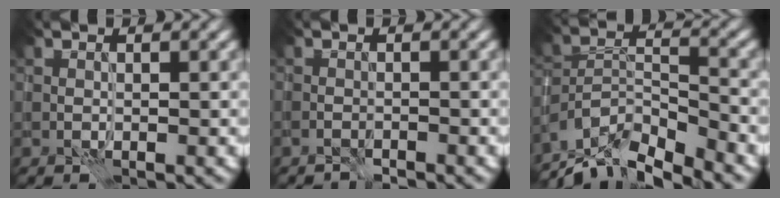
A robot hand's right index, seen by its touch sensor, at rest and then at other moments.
{"total": 1.3, "force": [-1.3, 0.0, -0.1], "torque": [0.008, 0.004, -0.022]}
{"total": 8.7, "force": [-7.6, 2.4, 3.5], "torque": [-0.059, 0.001, -0.132]}